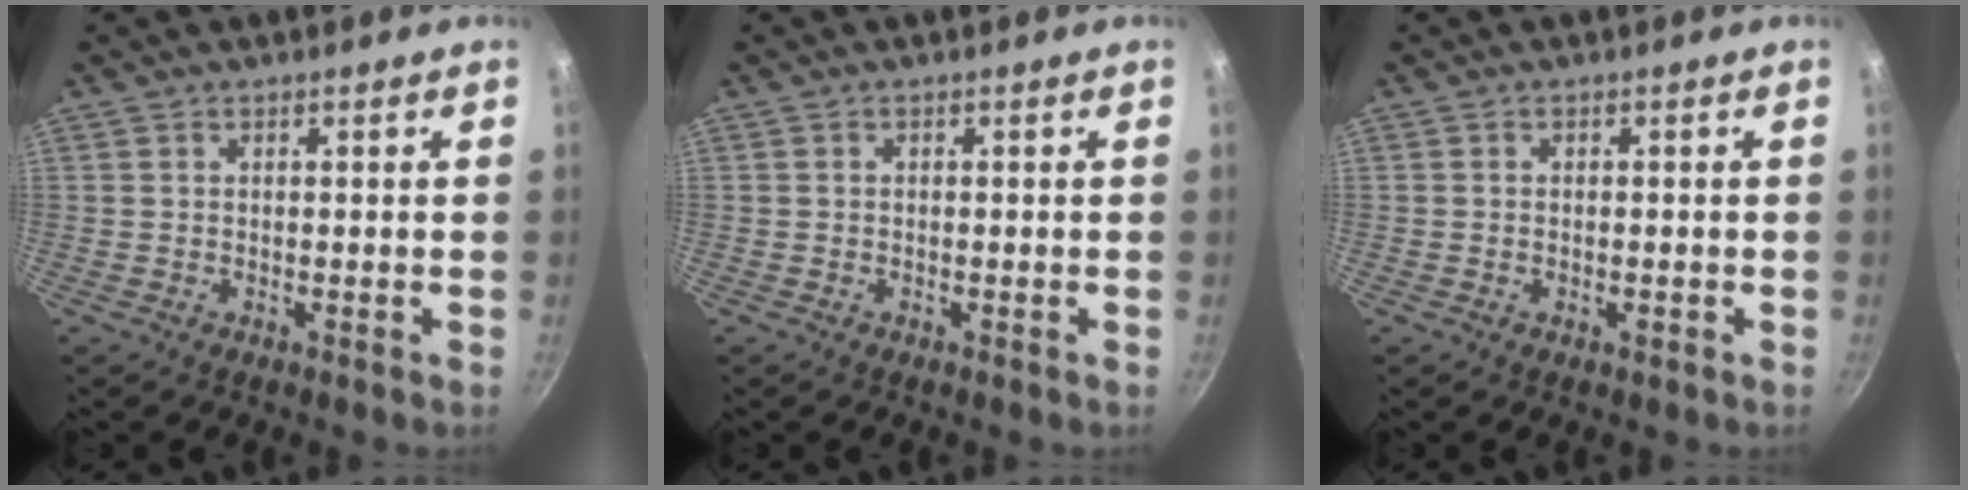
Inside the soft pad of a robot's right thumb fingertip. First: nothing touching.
{"total": 0.0}
{"total": 1.1, "force": [-0.4, 0.5, 0.9], "torque": [-0.016, 0.002, -0.008]}